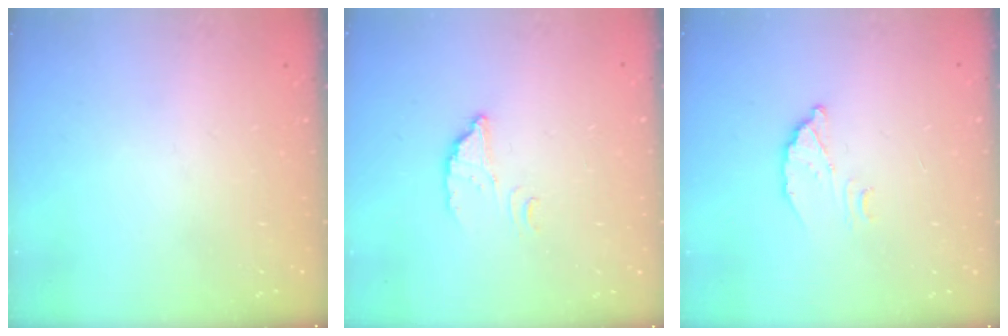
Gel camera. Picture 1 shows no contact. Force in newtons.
{"total": 2.8, "press": 2.8, "slide": 0.2}
{"total": 4.0, "press": 4.0, "slide": 0.2}